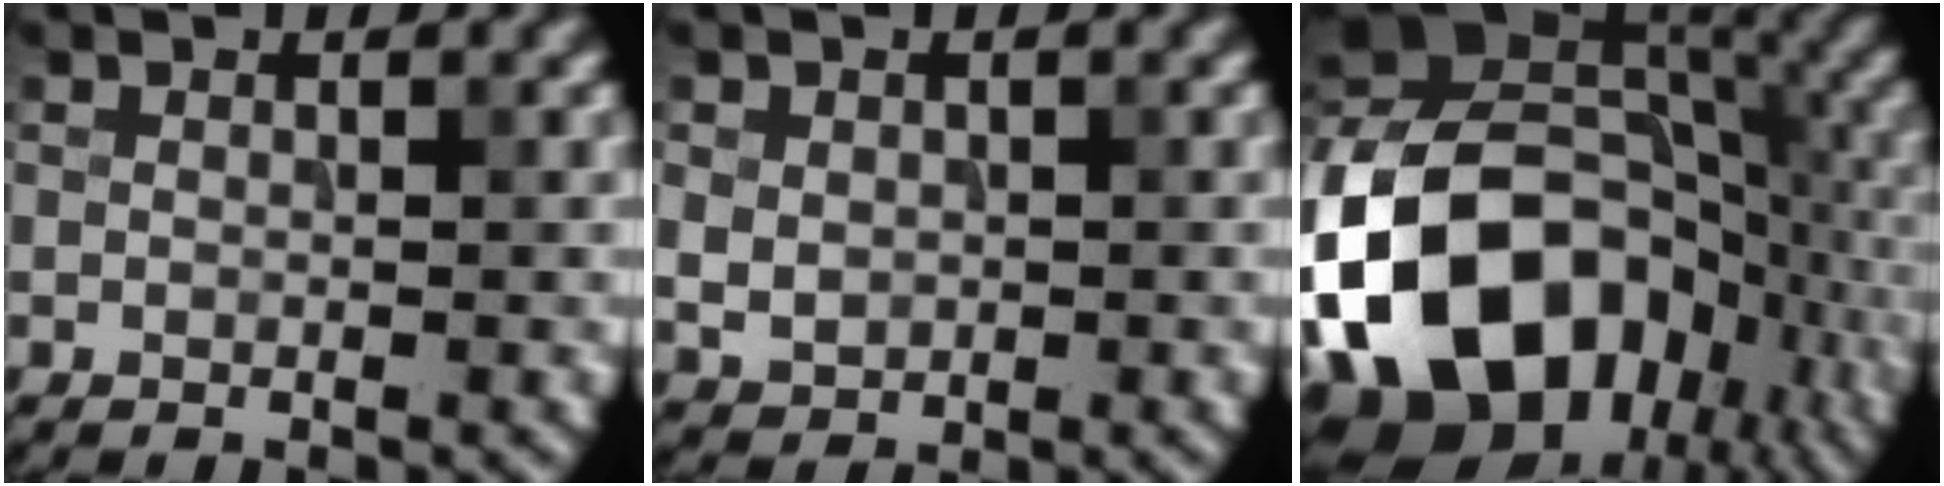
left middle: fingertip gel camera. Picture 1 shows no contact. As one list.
[{"total": 2.3, "force": [0.0, 2.0, 1.2], "torque": [-0.024, -0.004, 0.003]}, {"total": 18.6, "force": [-6.1, 12.5, 12.3], "torque": [-0.240, 0.003, -0.115]}]